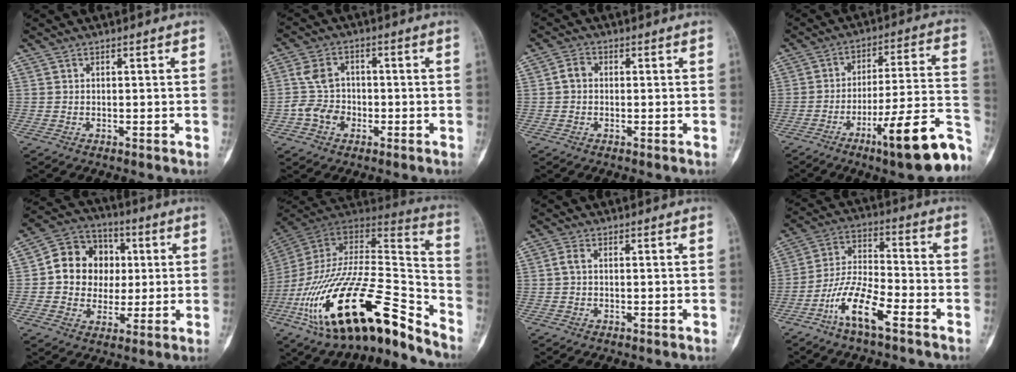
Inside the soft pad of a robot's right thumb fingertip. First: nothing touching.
{"total": 6.8, "force": [-1.7, 5.6, 3.4], "torque": [-0.043, 0.020, -0.036]}
{"total": 2.6, "force": [-0.1, 2.1, 1.5], "torque": [-0.021, 0.010, -0.009]}
{"total": 20.0, "force": [-10.6, 4.2, 16.5], "torque": [-0.195, 0.073, -0.155]}
{"total": 13.4, "force": [1.3, 11.7, 6.5], "torque": [-0.062, 0.019, 0.018]}
{"total": 30.5, "force": [-18.1, 9.9, 22.5], "torque": [-0.387, 0.068, -0.307]}
{"total": 1.6, "force": [0.0, 0.8, 1.4], "torque": [-0.031, 0.000, -0.004]}
{"total": 11.5, "force": [-6.7, 3.3, 8.8], "torque": [-0.182, 0.046, -0.131]}